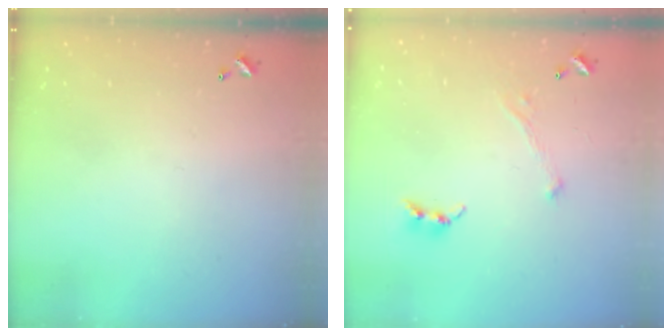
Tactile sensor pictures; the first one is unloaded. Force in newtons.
{"total": 0.8, "press": 0.7, "slide": 0.4}